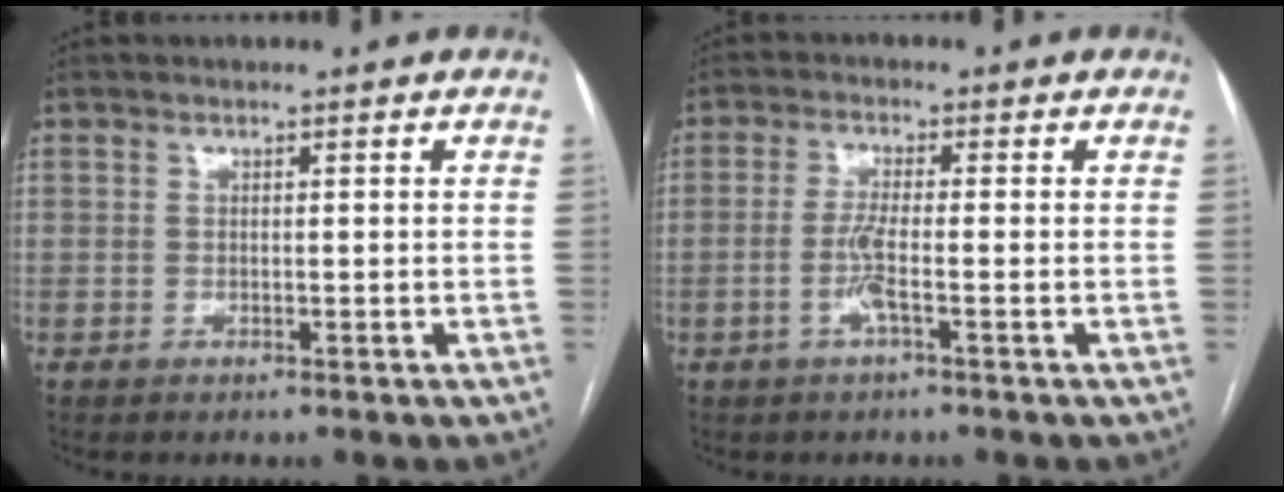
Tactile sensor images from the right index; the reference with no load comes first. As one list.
[{"total": 3.6, "force": [-1.2, -0.1, 3.4], "torque": [-0.071, -0.004, -0.028]}]